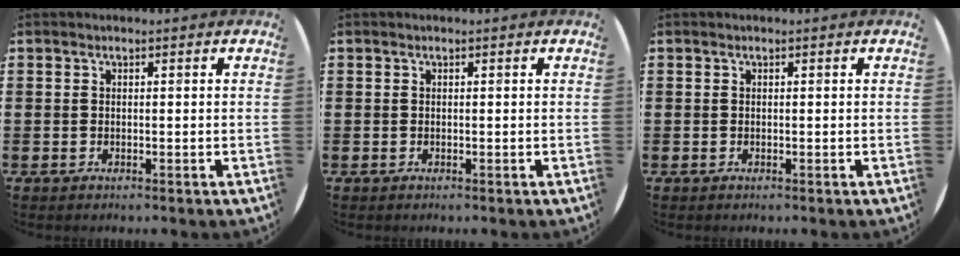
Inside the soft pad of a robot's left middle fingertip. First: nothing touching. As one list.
[{"total": 0.0}, {"total": 0.0}]